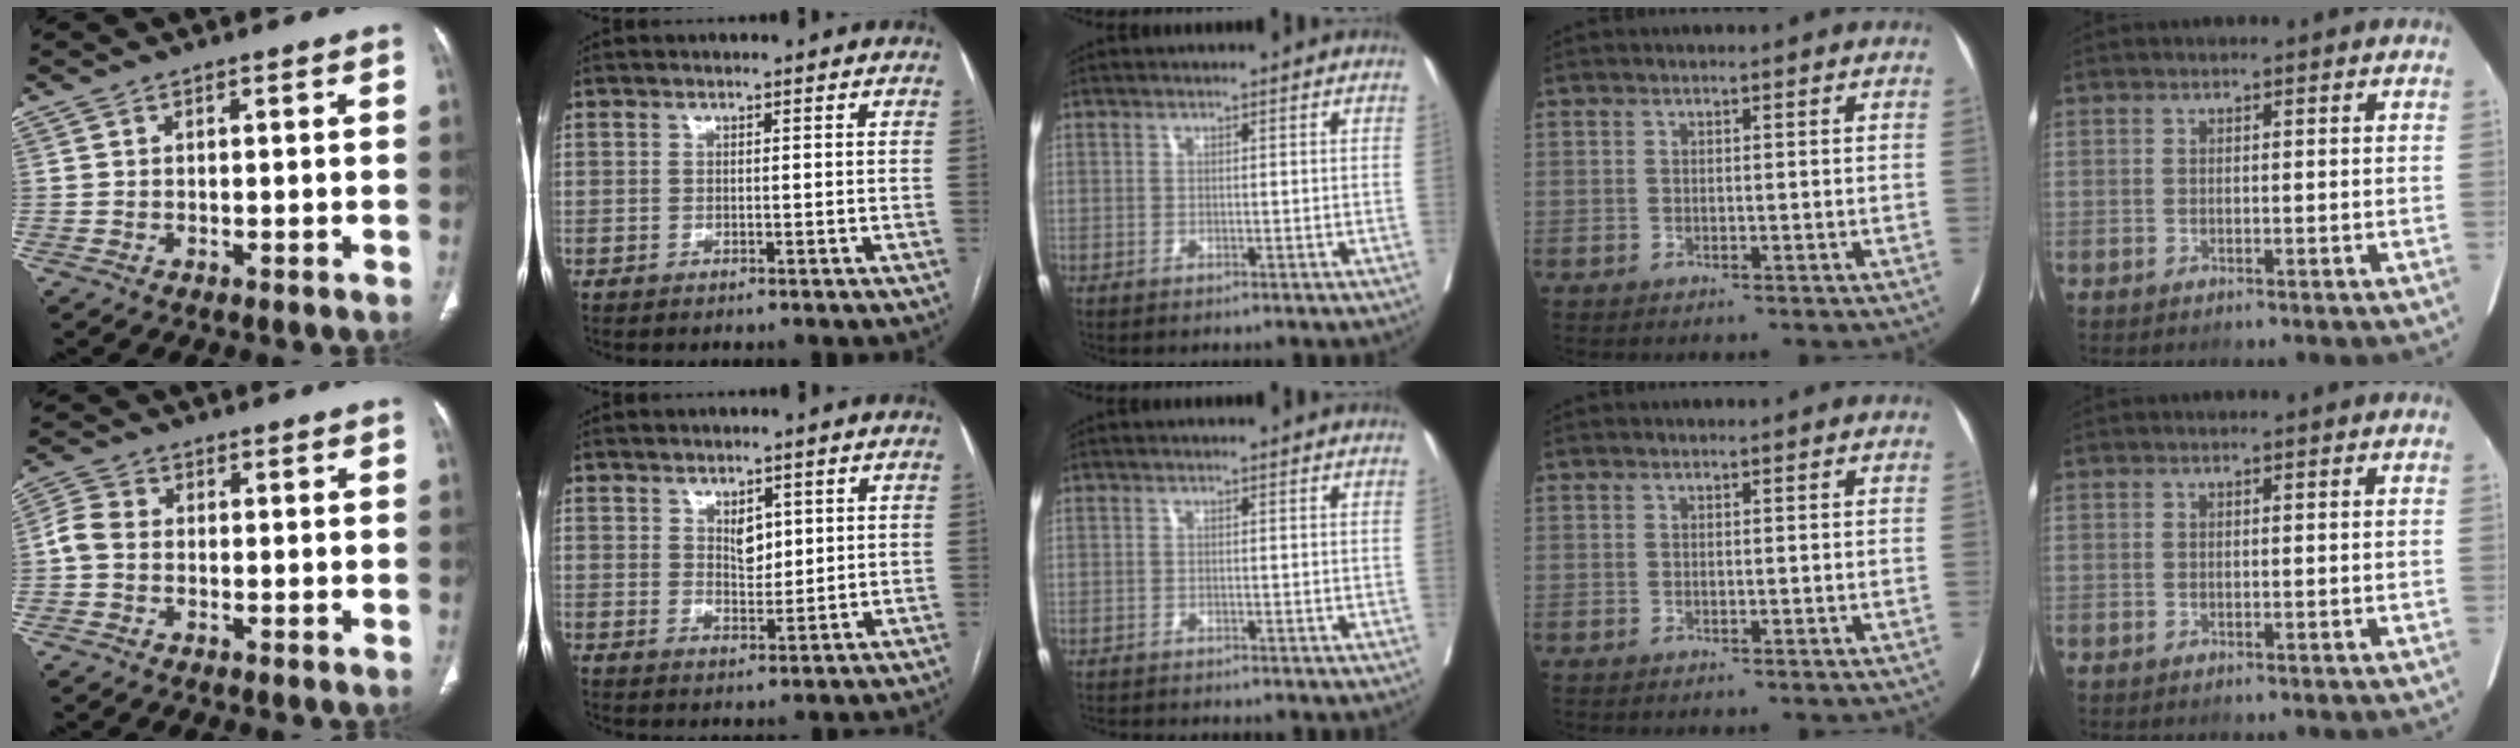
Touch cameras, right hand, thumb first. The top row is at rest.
{"thumb": {"total": 4.0, "force": [-0.6, 3.1, 2.4], "torque": [-0.053, 0.011, -0.022]}, "index": {"total": 3.5, "force": [1.4, 2.0, 2.4], "torque": [-0.039, -0.002, 0.029]}, "middle": {"total": 2.7, "force": [-2.6, 0.2, 0.6], "torque": [-0.006, -0.007, -0.041]}}